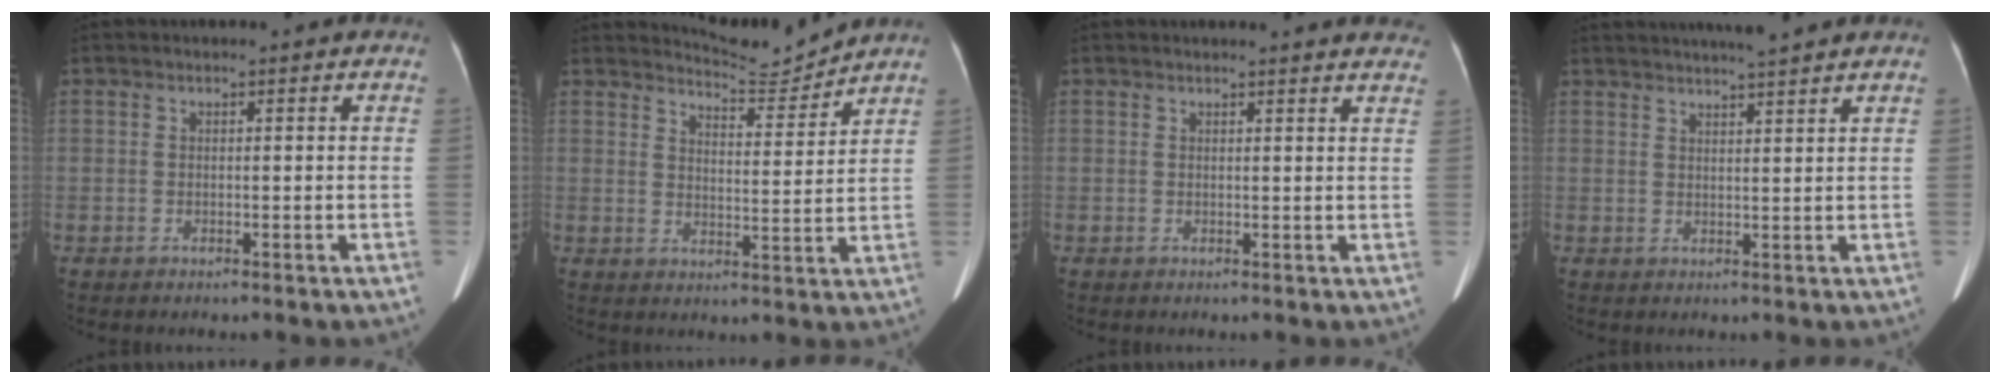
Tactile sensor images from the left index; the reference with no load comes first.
{"total": 6.0, "force": [5.9, -0.7, -0.8], "torque": [-0.003, -0.021, 0.093]}
{"total": 10.6, "force": [10.2, 1.3, 2.7], "torque": [-0.013, -0.009, 0.091]}
{"total": 7.8, "force": [7.0, -0.5, 3.4], "torque": [-0.055, 0.015, 0.095]}